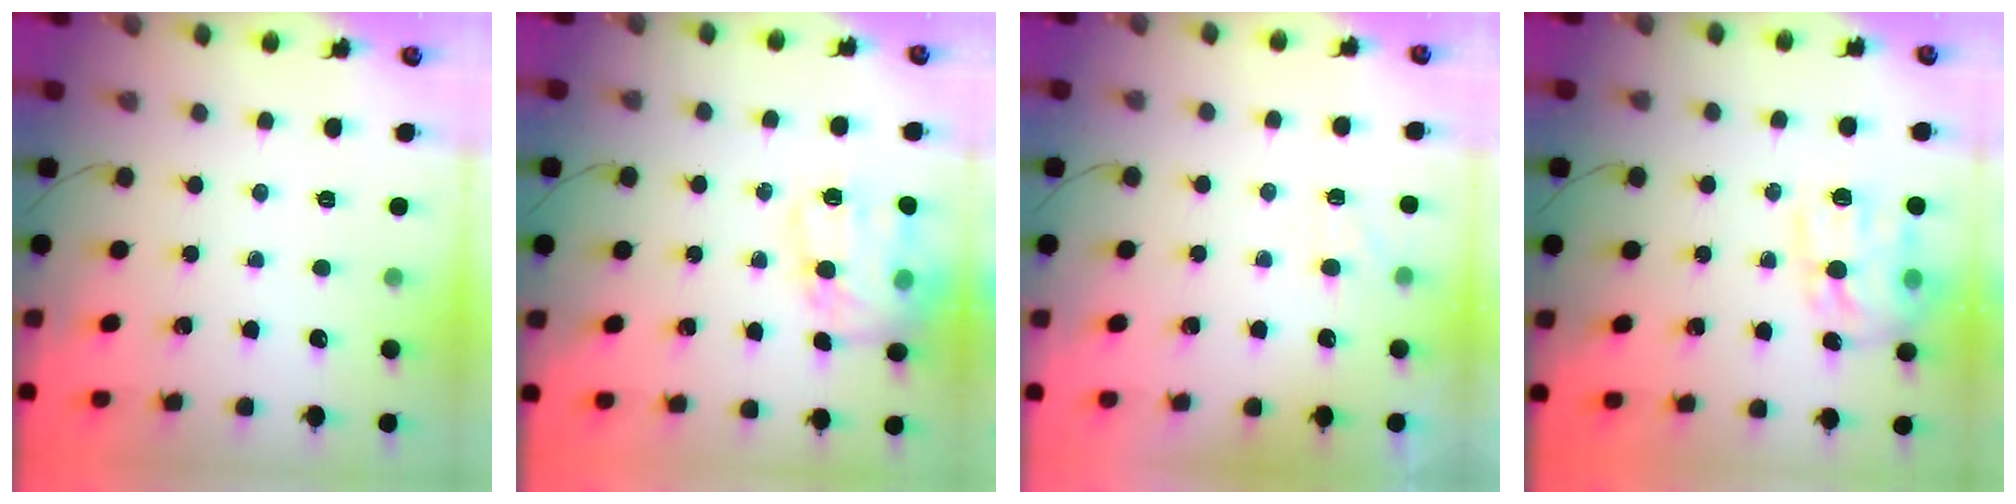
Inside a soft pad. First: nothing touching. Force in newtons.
{"total": 17.0, "press": 16.9, "slide": 2.3}
{"total": 6.5, "press": 6.2, "slide": 1.9}
{"total": 15.8, "press": 15.7, "slide": 1.0}